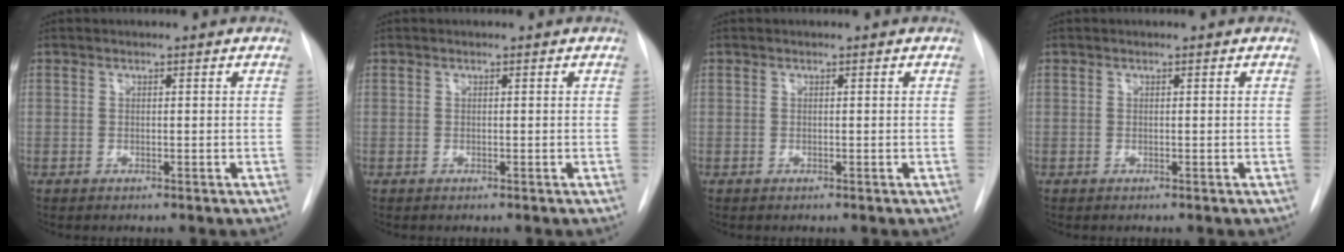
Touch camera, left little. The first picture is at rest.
{"total": 0.0}
{"total": 0.0}
{"total": 0.0}